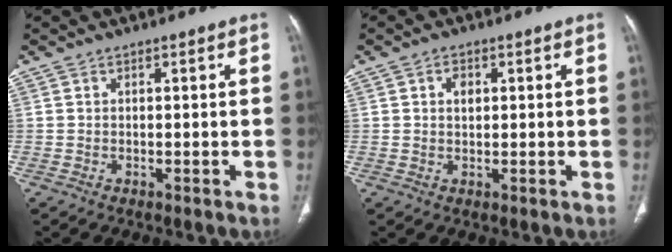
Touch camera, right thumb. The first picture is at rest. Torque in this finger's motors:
{"motor_torque": [-0.26, -0.26, 0.01, -0.16, 0.02]}